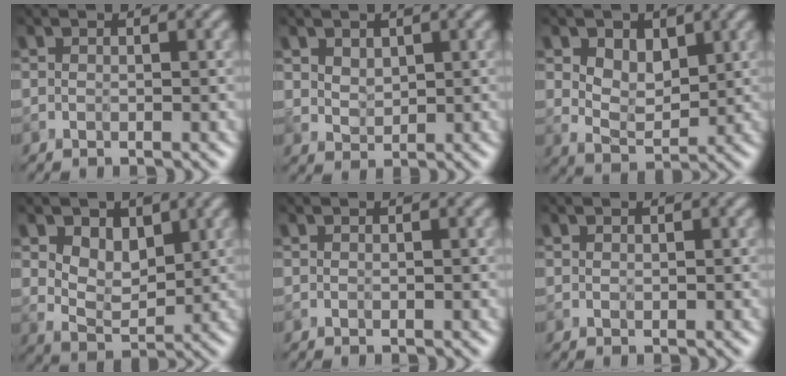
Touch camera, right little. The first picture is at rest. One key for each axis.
{"total": 2.6, "fx": 1.9, "fy": 1.3, "fz": 1.1, "tx": -0.032, "ty": 0.000, "tz": 0.038}
{"total": 3.2, "fx": 2.3, "fy": 1.7, "fz": 1.6, "tx": -0.031, "ty": -0.005, "tz": 0.040}
{"total": 3.0, "fx": 2.3, "fy": 1.5, "fz": 1.3, "tx": -0.028, "ty": -0.008, "tz": 0.041}
{"total": 0.0}
{"total": 0.8, "fx": 0.7, "fy": 0.3, "fz": 0.2, "tx": -0.001, "ty": 0.001, "tz": 0.015}